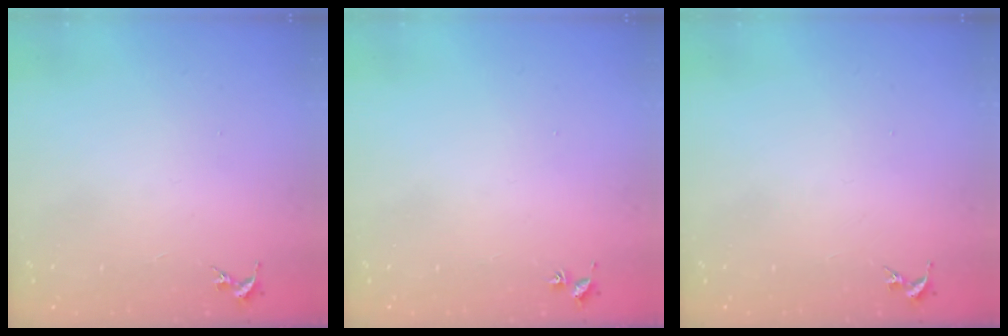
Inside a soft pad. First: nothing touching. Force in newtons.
{"total": 1.8, "press": 1.8, "slide": 0.2}
{"total": 0.0}